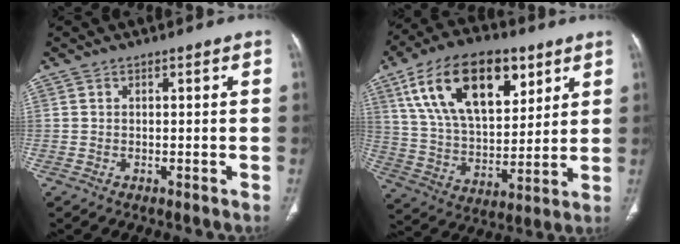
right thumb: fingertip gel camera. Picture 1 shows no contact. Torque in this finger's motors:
{"motor_torque": [-1.25, 2.51, 1.86, 0.91, 0.62]}